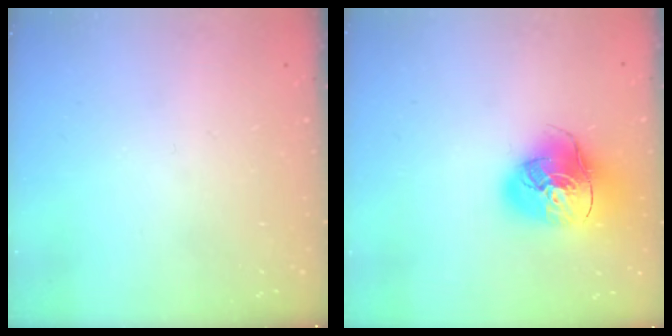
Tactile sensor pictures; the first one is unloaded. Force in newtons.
{"total": 17.7, "press": 17.5, "slide": 2.5}